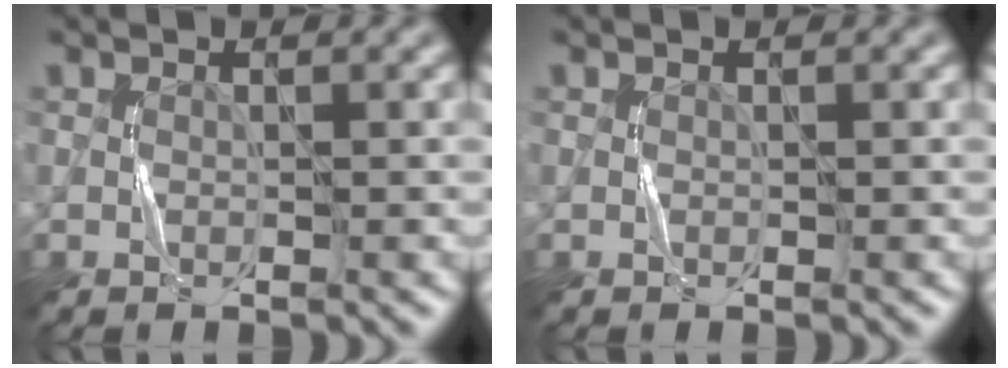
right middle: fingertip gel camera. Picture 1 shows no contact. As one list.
[{"total": 0.0}]